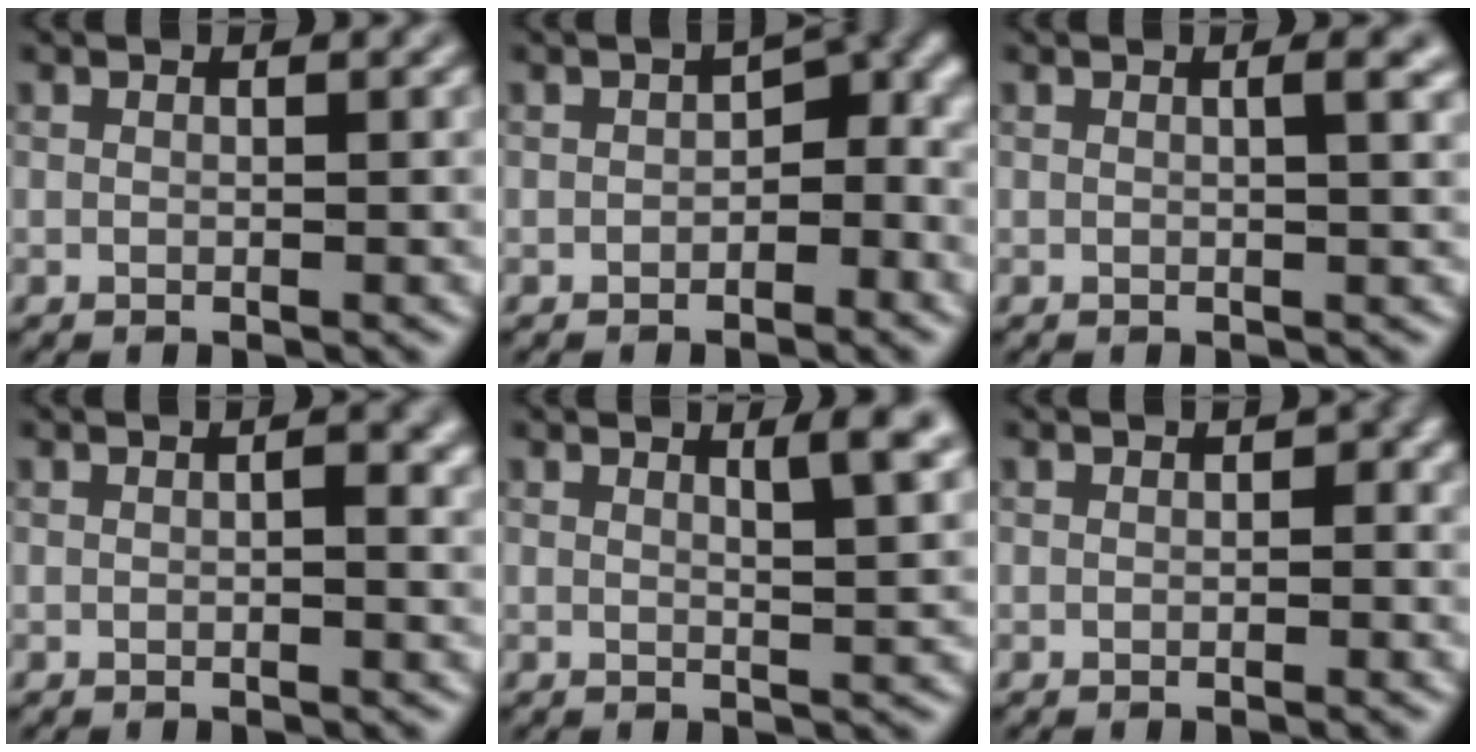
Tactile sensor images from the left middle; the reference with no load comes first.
{"total": 3.7, "force": [-0.7, 2.3, 2.9], "torque": [-0.022, 0.004, -0.018]}
{"total": 2.3, "force": [0.6, 0.7, 2.1], "torque": [-0.021, 0.005, 0.002]}
{"total": 1.4, "force": [0.1, 0.4, 1.3], "torque": [-0.020, -0.001, 0.002]}
{"total": 3.5, "force": [1.8, 0.9, 2.9], "torque": [-0.026, 0.000, 0.025]}
{"total": 0.8, "force": [0.0, 0.6, 0.6], "torque": [-0.006, -0.002, -0.001]}